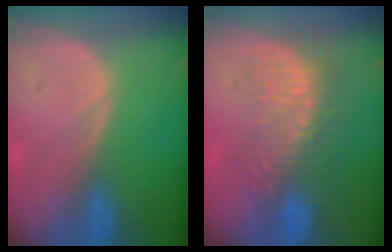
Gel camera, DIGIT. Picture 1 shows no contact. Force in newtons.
{"total": 8.9, "press": 8.5, "slide": 2.5}